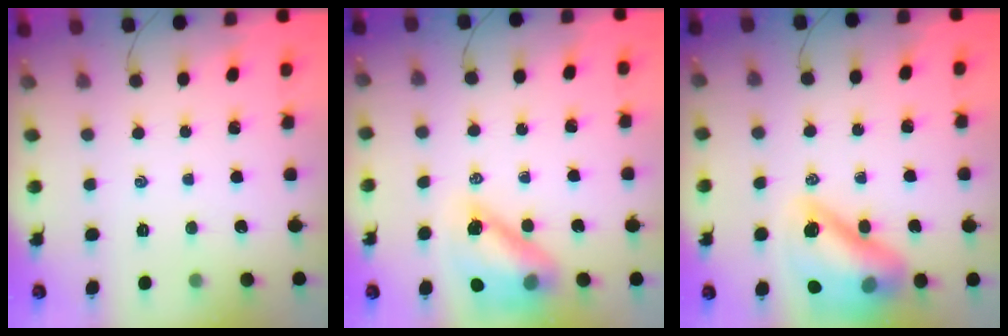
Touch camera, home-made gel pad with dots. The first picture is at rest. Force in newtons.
{"total": 13.2, "press": 12.7, "slide": 3.7}
{"total": 18.0, "press": 17.4, "slide": 4.6}